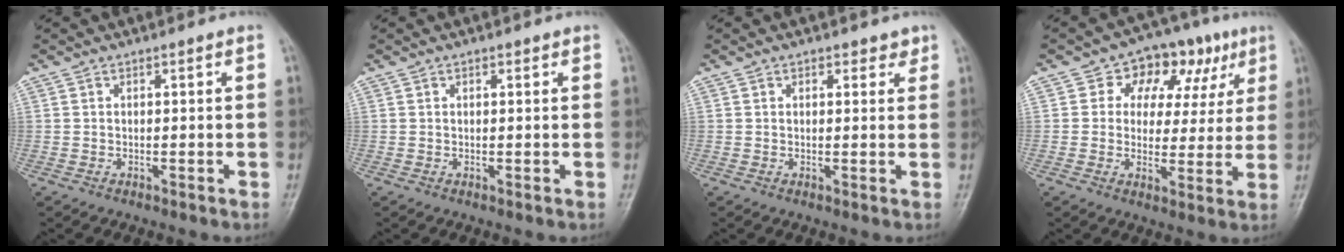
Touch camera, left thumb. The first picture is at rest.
{"total": 0.8, "force": [0.5, 0.5, 0.5], "torque": [-0.003, -0.002, 0.004]}
{"total": 2.3, "force": [1.5, 1.5, 1.0], "torque": [0.007, -0.006, 0.016]}
{"total": 13.2, "force": [5.4, 9.3, 7.6], "torque": [-0.042, 0.009, 0.073]}